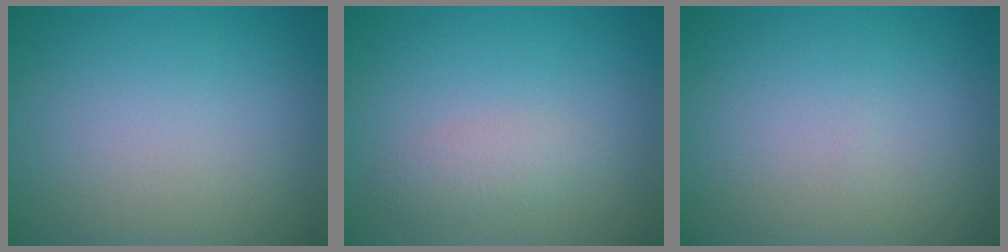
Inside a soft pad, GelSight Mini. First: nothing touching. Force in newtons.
{"total": 1.8, "press": 1.8, "slide": 0.1}
{"total": 0.0}